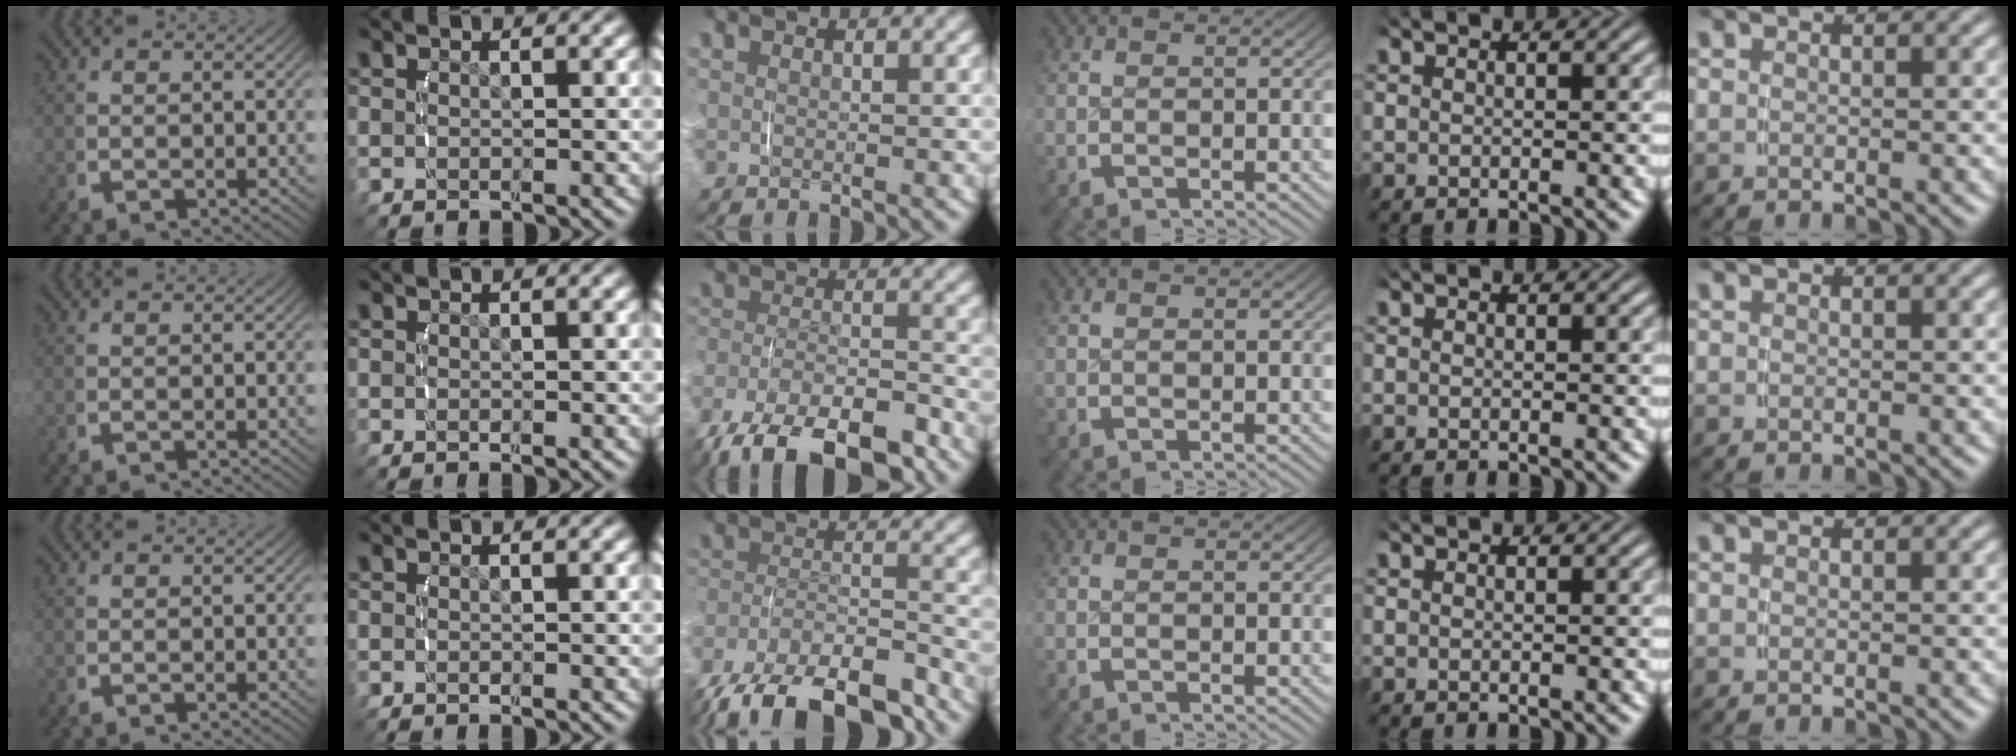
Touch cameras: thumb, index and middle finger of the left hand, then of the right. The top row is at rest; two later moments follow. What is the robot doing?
{"motion": "grasp_and_lifting", "object": "velcro strap"}